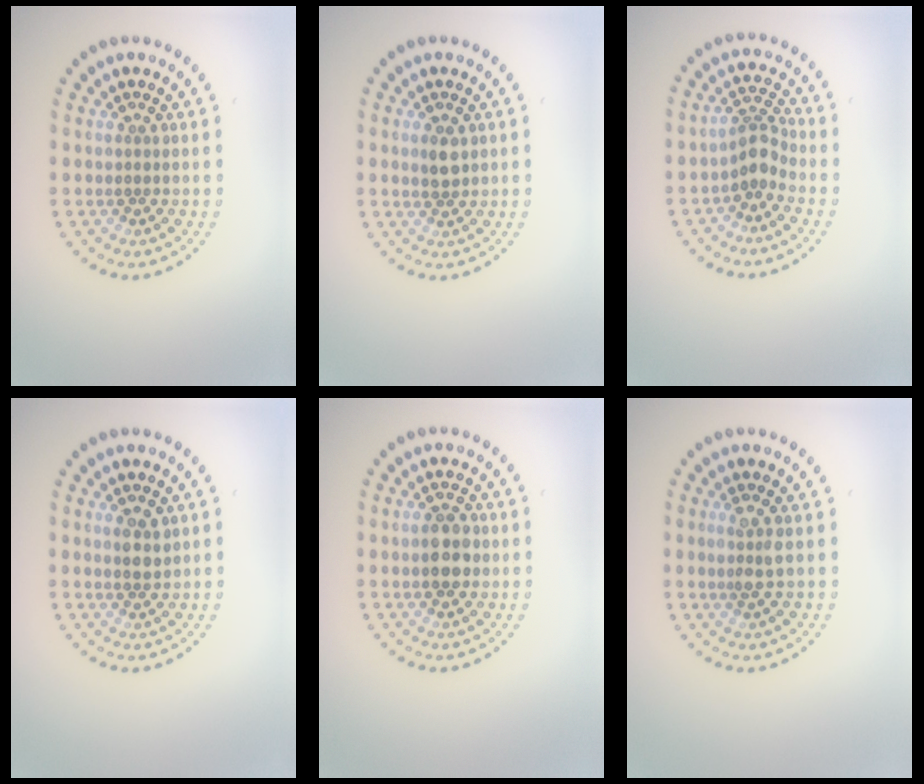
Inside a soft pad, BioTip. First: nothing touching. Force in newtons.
{"total": 1.6, "press": 1.6, "slide": 0.4}
{"total": 2.4, "press": 1.8, "slide": 1.6}
{"total": 1.8, "press": 1.6, "slide": 0.8}
{"total": 3.0, "press": 3.0, "slide": 0.2}
{"total": 1.7, "press": 1.6, "slide": 0.6}